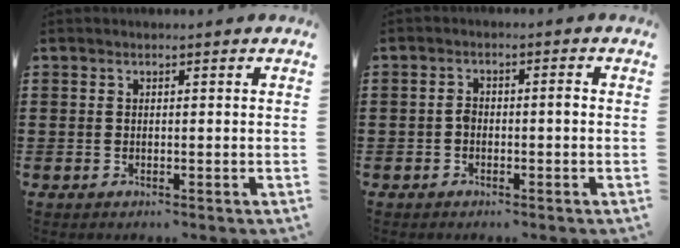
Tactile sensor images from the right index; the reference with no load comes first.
{"total": 2.0, "force": [-0.5, 0.9, 1.7], "torque": [-0.034, 0.004, -0.012]}